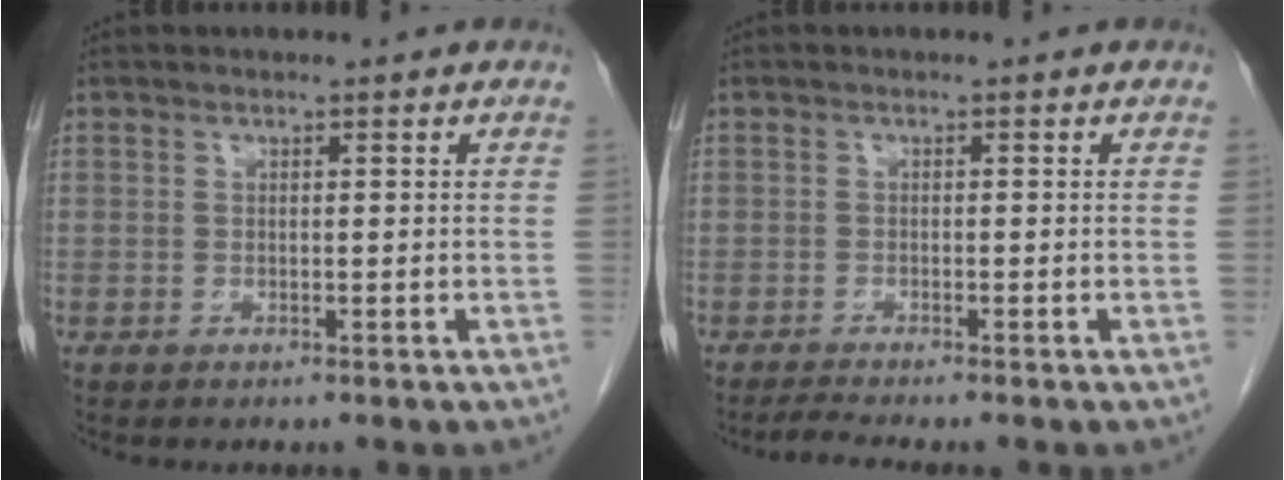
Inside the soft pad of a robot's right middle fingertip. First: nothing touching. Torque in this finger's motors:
{"motor_torque": [0.38, -0.19, 0.03, 0.00]}